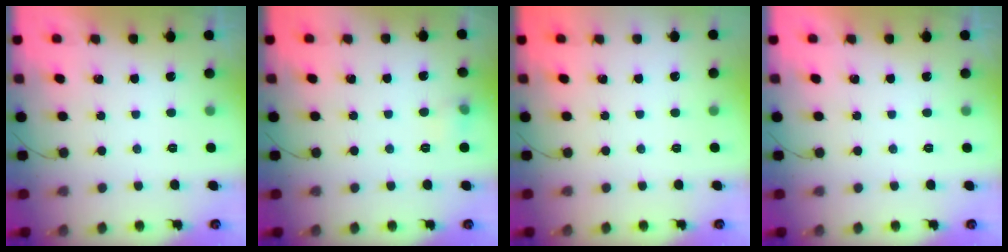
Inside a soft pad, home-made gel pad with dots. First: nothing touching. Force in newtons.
{"total": 4.9, "press": 4.6, "slide": 1.4}
{"total": 0.0}
{"total": 0.0}